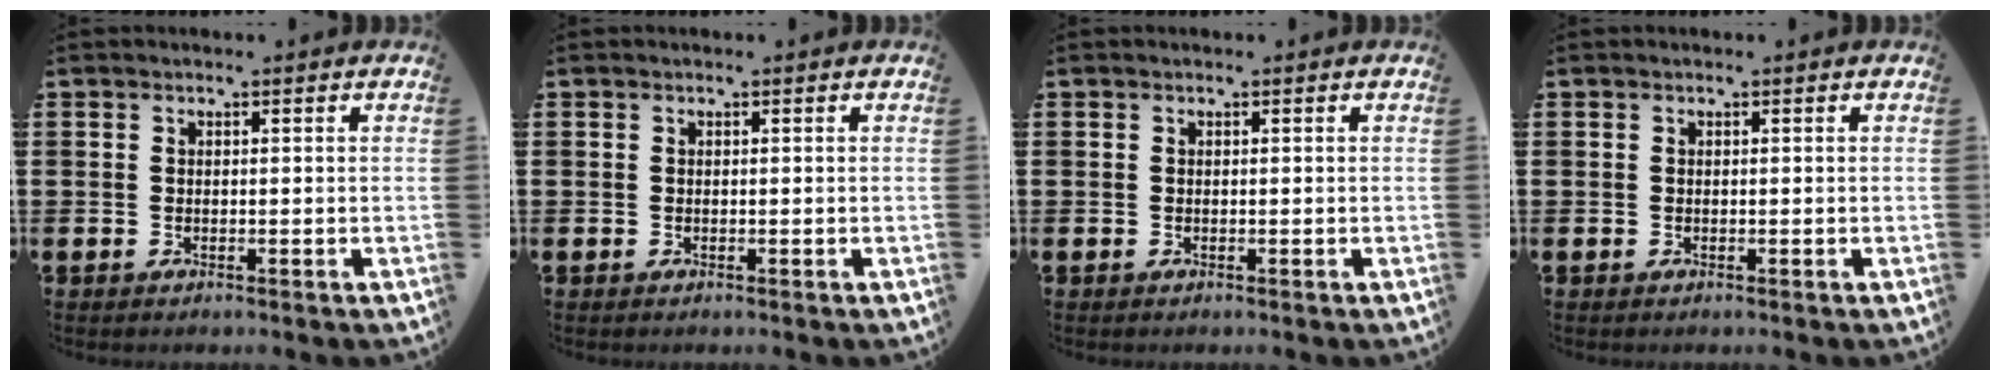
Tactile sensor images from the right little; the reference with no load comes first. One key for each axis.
{"total": 0.0}
{"total": 0.0}
{"total": 0.0}